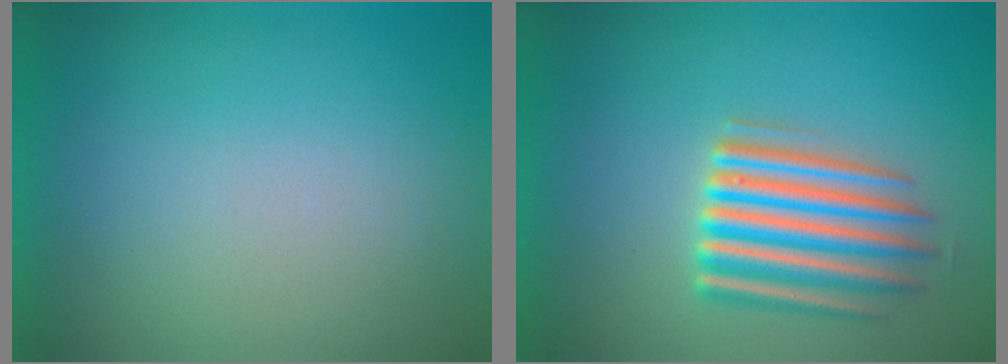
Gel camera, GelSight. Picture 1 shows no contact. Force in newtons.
{"total": 5.7}